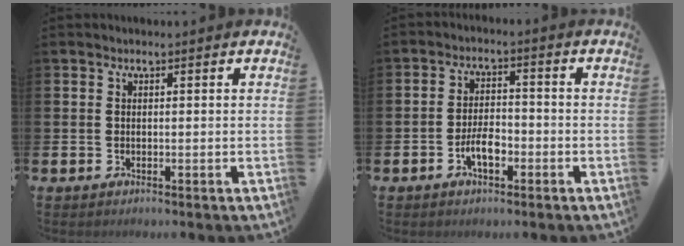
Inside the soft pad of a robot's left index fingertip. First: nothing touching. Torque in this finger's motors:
{"motor_torque": [0.72, -0.03, 0.17, 0.14]}